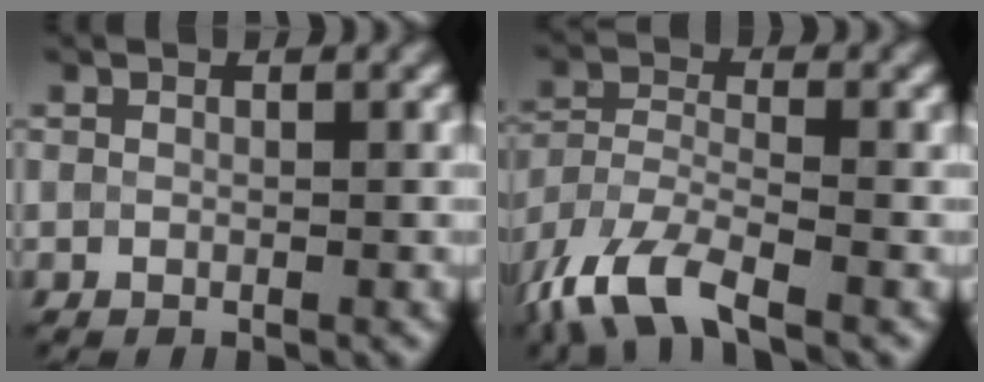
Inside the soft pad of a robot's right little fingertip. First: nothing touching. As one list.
[{"total": 8.7, "force": [-6.0, 3.1, 5.6], "torque": [-0.121, -0.016, -0.124]}]